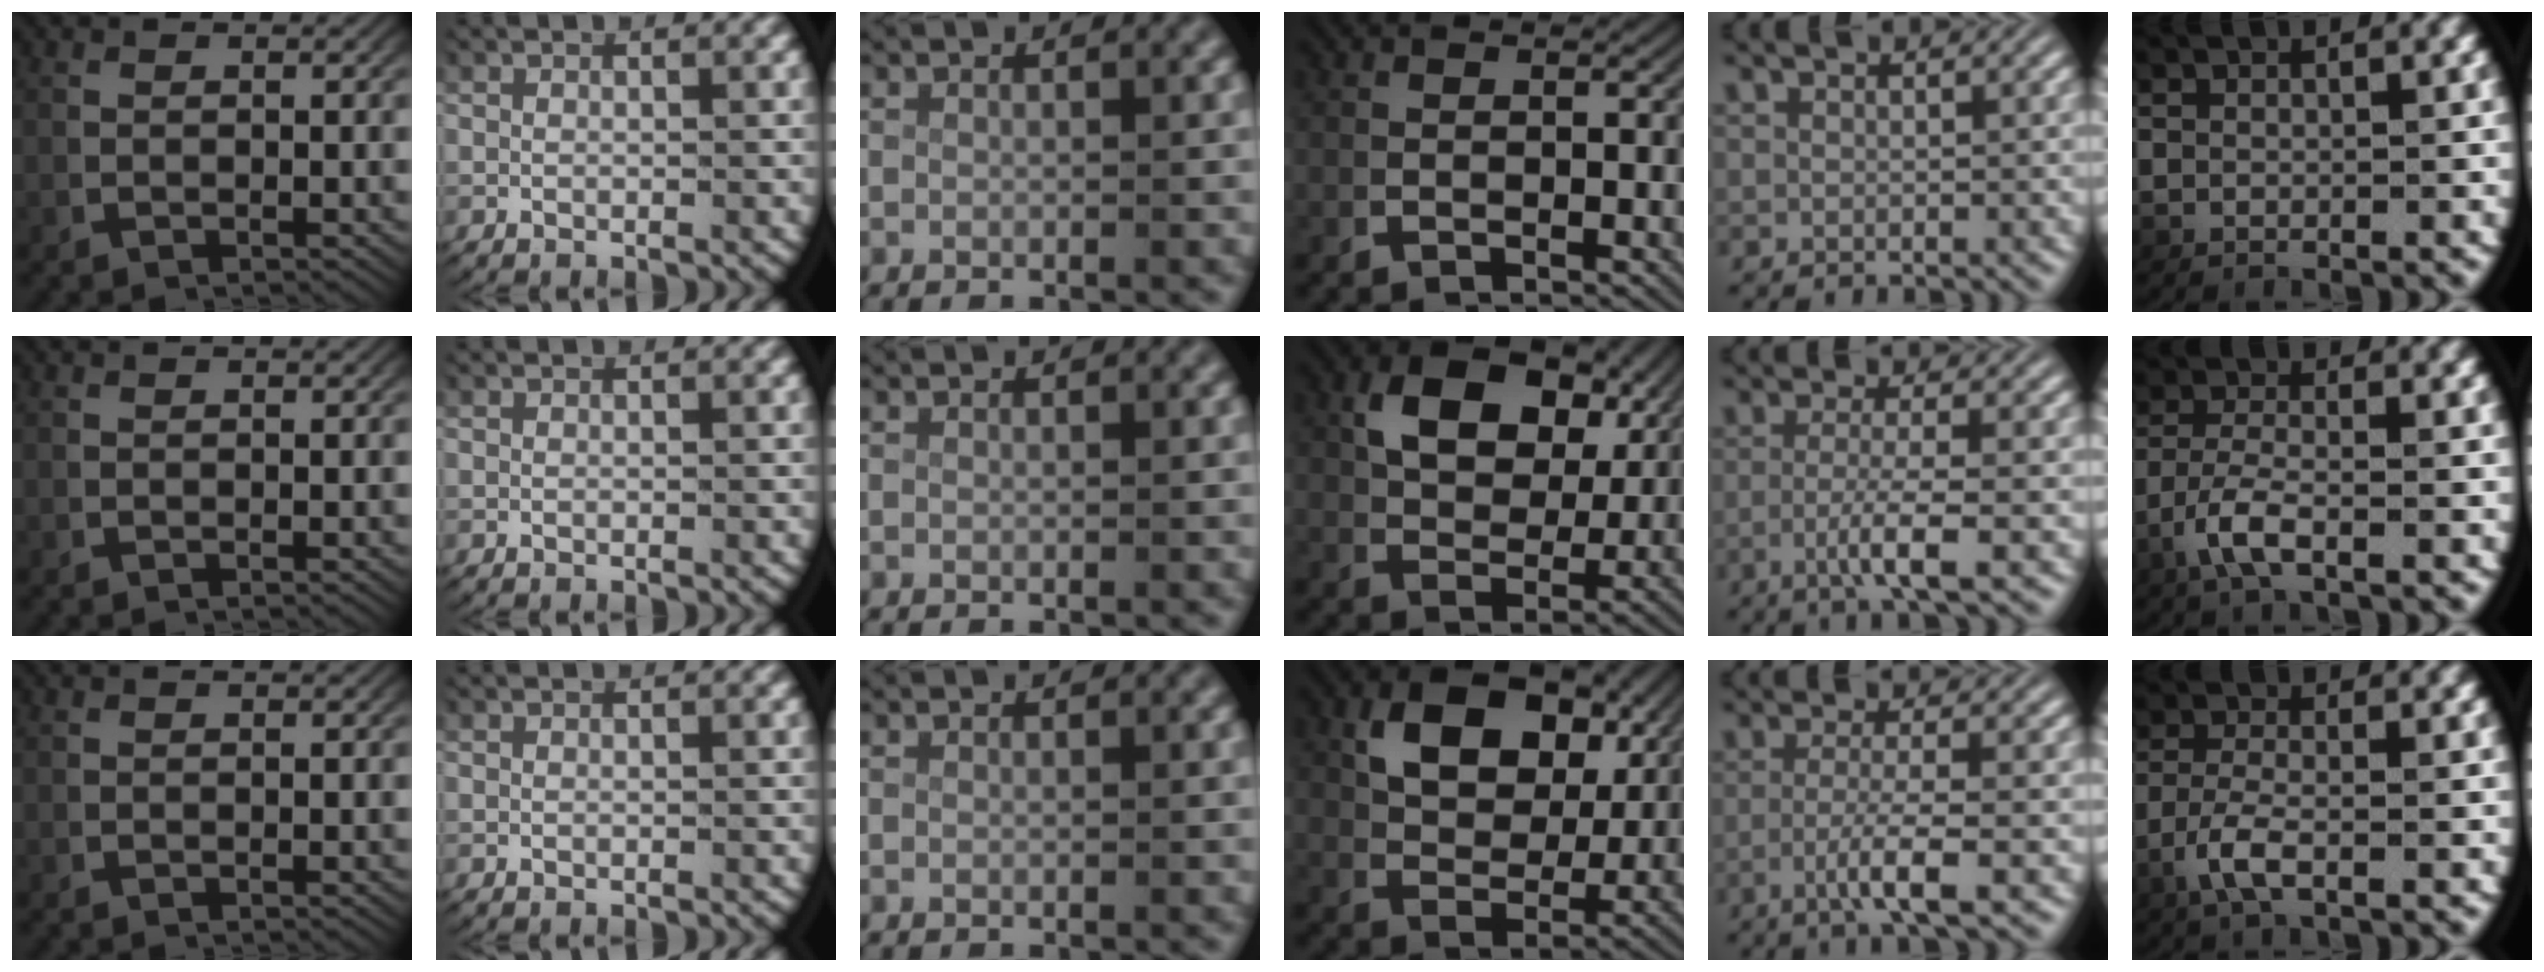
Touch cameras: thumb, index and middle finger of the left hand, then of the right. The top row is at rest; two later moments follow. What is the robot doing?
{"motion": "lift_and_place", "object": "photo album"}